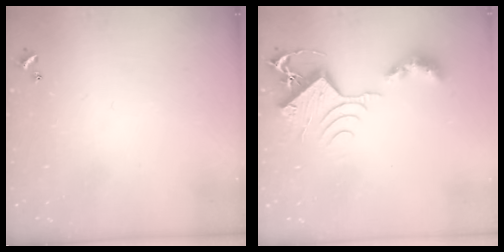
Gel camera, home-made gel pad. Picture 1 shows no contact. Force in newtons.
{"total": 9.4, "press": 9.4, "slide": 1.1}